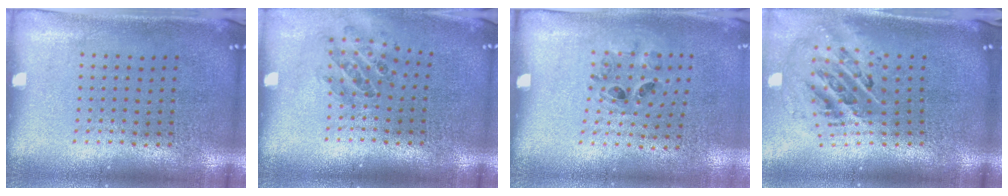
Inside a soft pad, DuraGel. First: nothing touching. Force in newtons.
{"total": 0.9, "press": 0.9, "slide": 0.2}
{"total": 1.0, "press": 0.9, "slide": 0.5}
{"total": 2.2, "press": 1.6, "slide": 1.5}